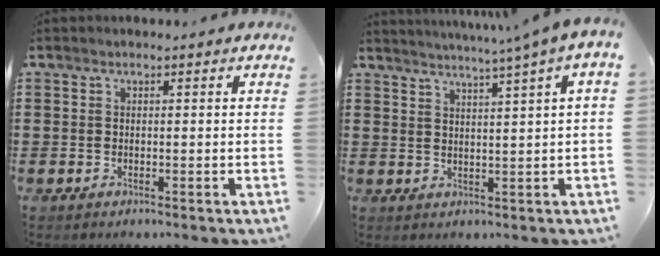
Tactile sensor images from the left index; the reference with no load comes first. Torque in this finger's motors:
{"motor_torque": [0.54, -1.60, 1.00, 0.21]}